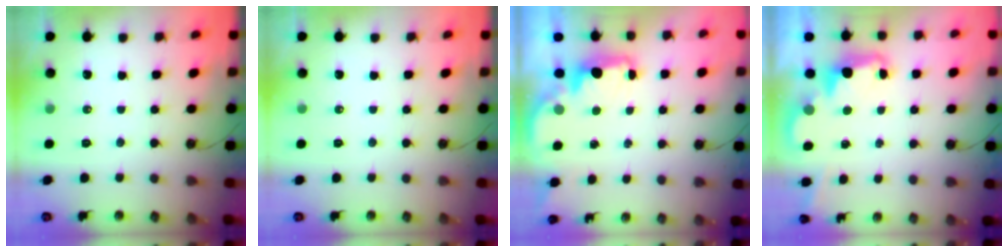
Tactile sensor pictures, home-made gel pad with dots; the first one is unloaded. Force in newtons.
{"total": 0.0}
{"total": 2.2, "press": 2.1, "slide": 0.8}
{"total": 2.5, "press": 2.5, "slide": 0.6}